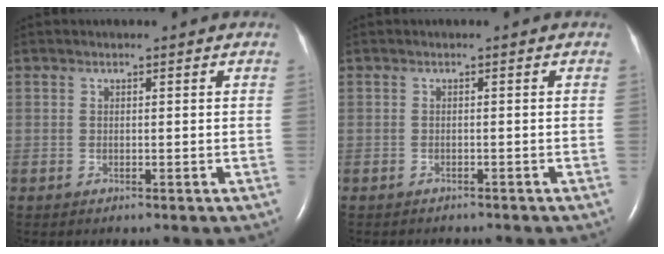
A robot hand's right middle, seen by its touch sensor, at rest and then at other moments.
{"total": 2.6, "force": [-2.3, 0.8, 0.8], "torque": [-0.019, -0.004, -0.024]}